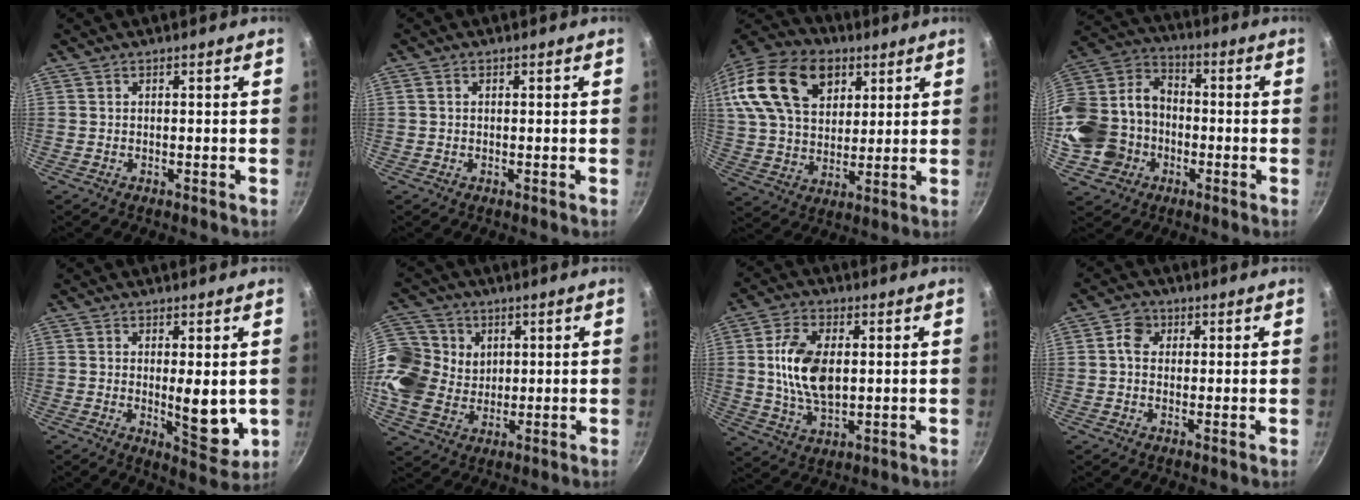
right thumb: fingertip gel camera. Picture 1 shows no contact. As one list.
[{"total": 0.9, "force": [0.2, 0.7, 0.5], "torque": [-0.008, 0.004, 0.003]}, {"total": 25.3, "force": [10.6, 16.7, 15.8], "torque": [-0.304, 0.012, 0.185]}, {"total": 19.4, "force": [-4.5, 16.2, 9.7], "torque": [-0.198, 0.055, -0.082]}, {"total": 8.1, "force": [0.1, 2.7, 7.7], "torque": [-0.110, -0.025, 0.008]}, {"total": 16.5, "force": [4.4, 14.0, 7.4], "torque": [-0.149, 0.000, 0.085]}, {"total": 12.1, "force": [1.4, 7.0, 9.8], "torque": [-0.175, -0.001, 0.027]}, {"total": 4.0, "force": [0.8, 3.4, 2.0], "torque": [-0.012, 0.006, 0.004]}]